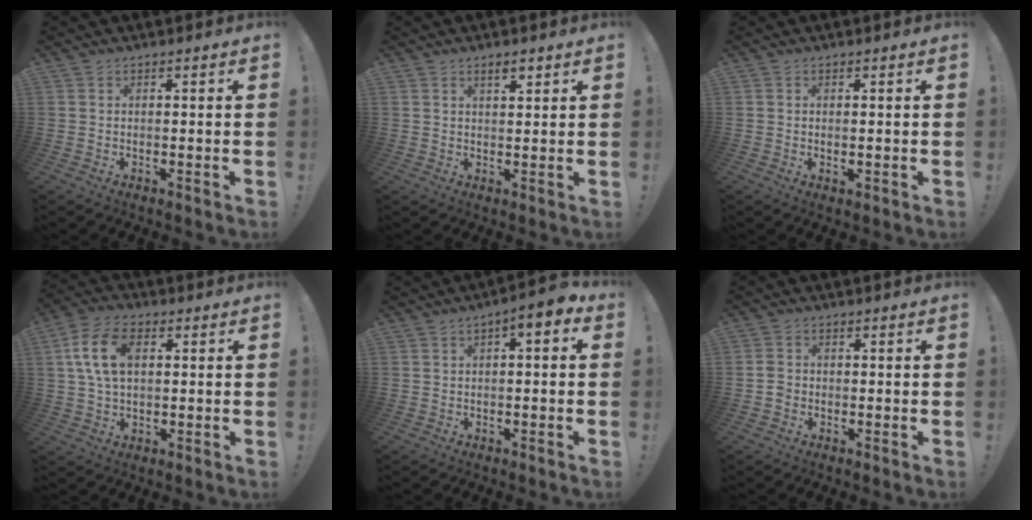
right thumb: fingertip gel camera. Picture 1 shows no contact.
{"total": 2.8, "force": [1.9, 1.0, 1.8], "torque": [-0.025, -0.007, 0.031]}
{"total": 1.0, "force": [0.2, 0.3, 0.9], "torque": [-0.007, -0.003, 0.003]}
{"total": 12.0, "force": [2.9, 7.5, 8.9], "torque": [-0.170, 0.008, 0.056]}
{"total": 4.0, "force": [0.5, 1.3, 3.8], "torque": [-0.054, -0.005, 0.004]}
{"total": 2.7, "force": [-1.0, 2.2, 1.1], "torque": [-0.019, 0.010, -0.016]}